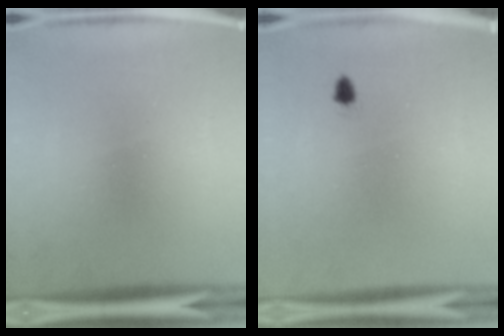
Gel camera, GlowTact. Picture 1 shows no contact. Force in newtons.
{"total": 1.1}